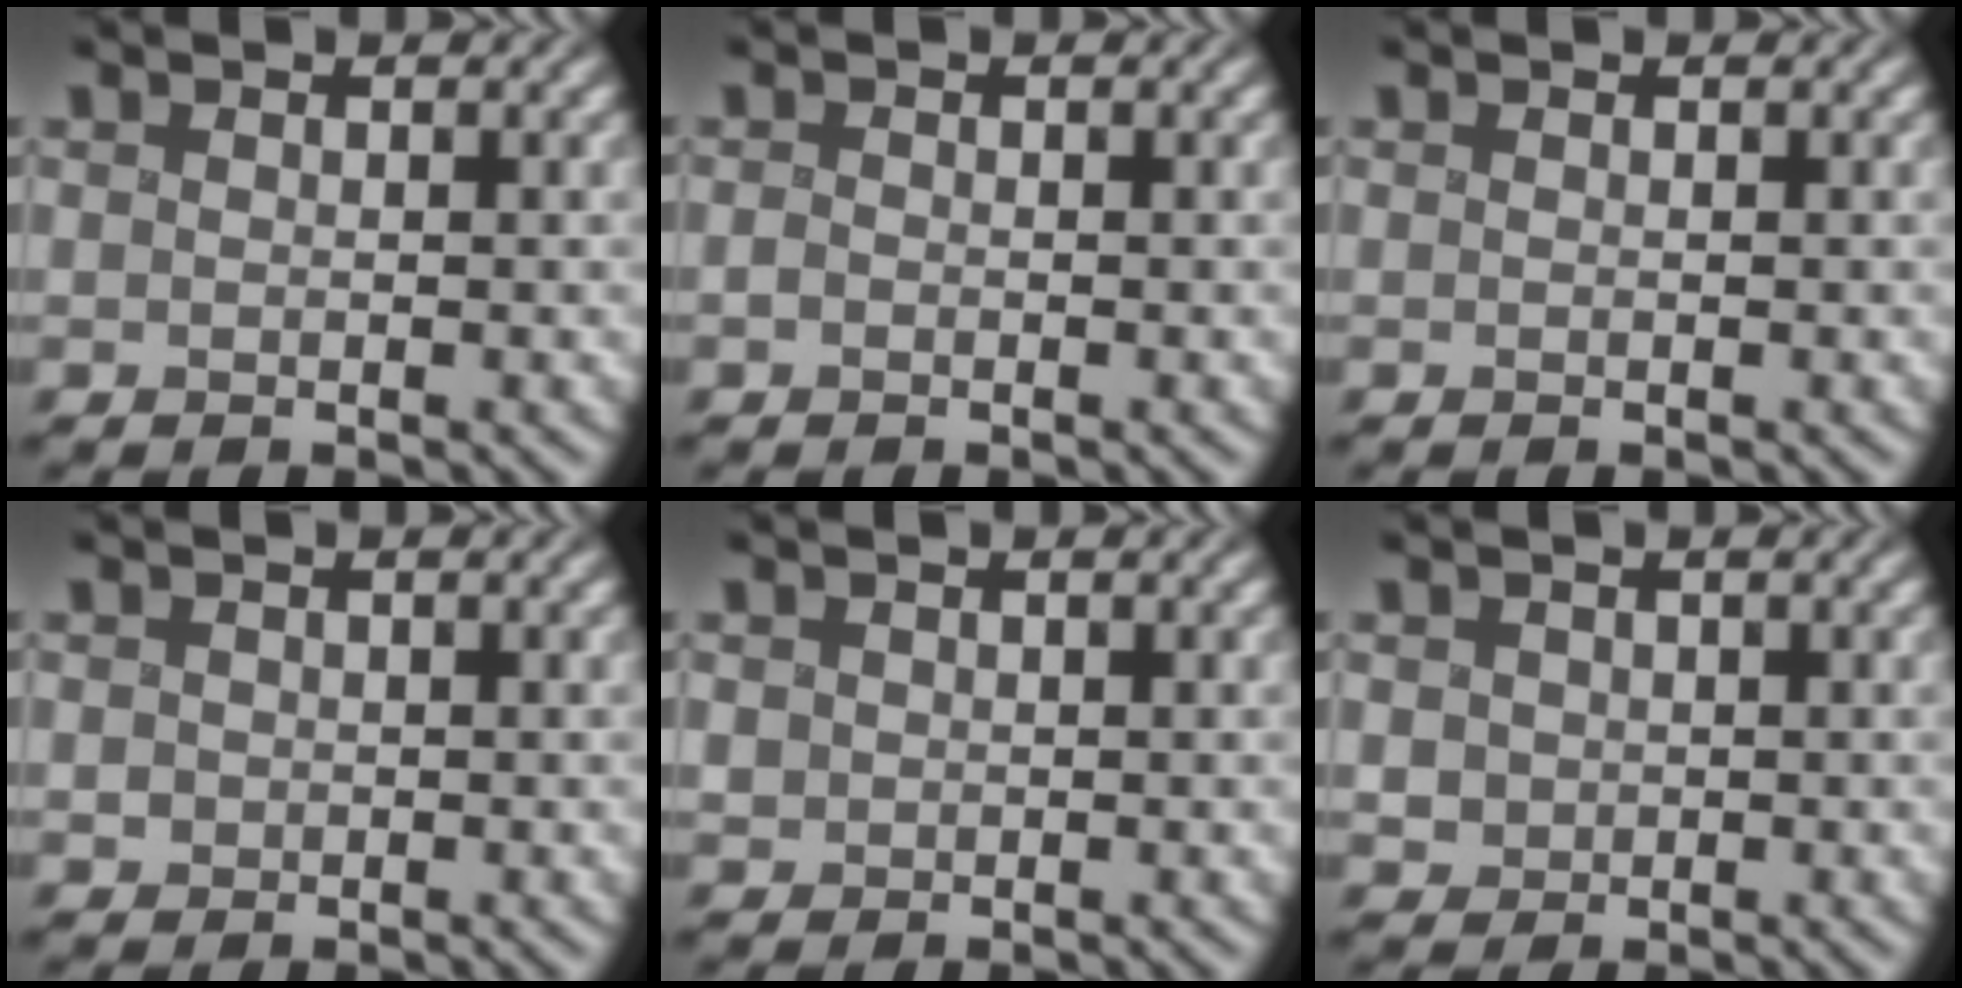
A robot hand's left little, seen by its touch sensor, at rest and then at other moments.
{"total": 0.7, "force": [-0.5, 0.4, 0.2], "torque": [-0.003, 0.001, -0.009]}
{"total": 0.0}
{"total": 0.7, "force": [-0.1, 0.7, 0.0], "torque": [0.001, 0.000, 0.003]}
{"total": 0.7, "force": [0.1, 0.7, 0.0], "torque": [-0.001, 0.001, 0.007]}
{"total": 1.3, "force": [-0.1, 1.2, 0.3], "torque": [-0.008, -0.002, 0.002]}